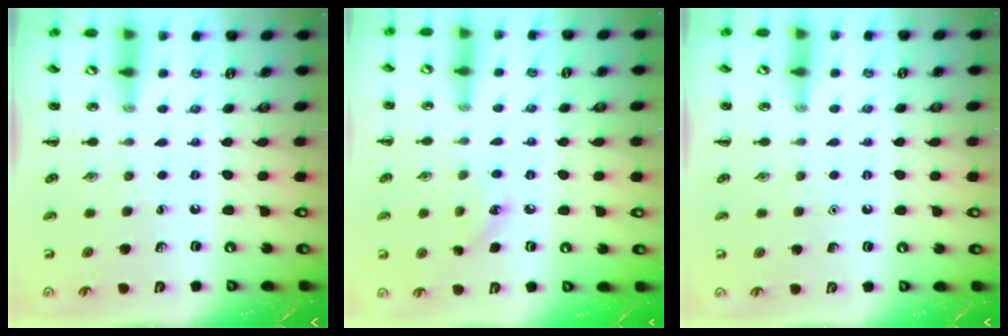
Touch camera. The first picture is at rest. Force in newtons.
{"total": 5.2, "press": 5.0, "slide": 1.3}
{"total": 1.6, "press": 1.6, "slide": 0.1}